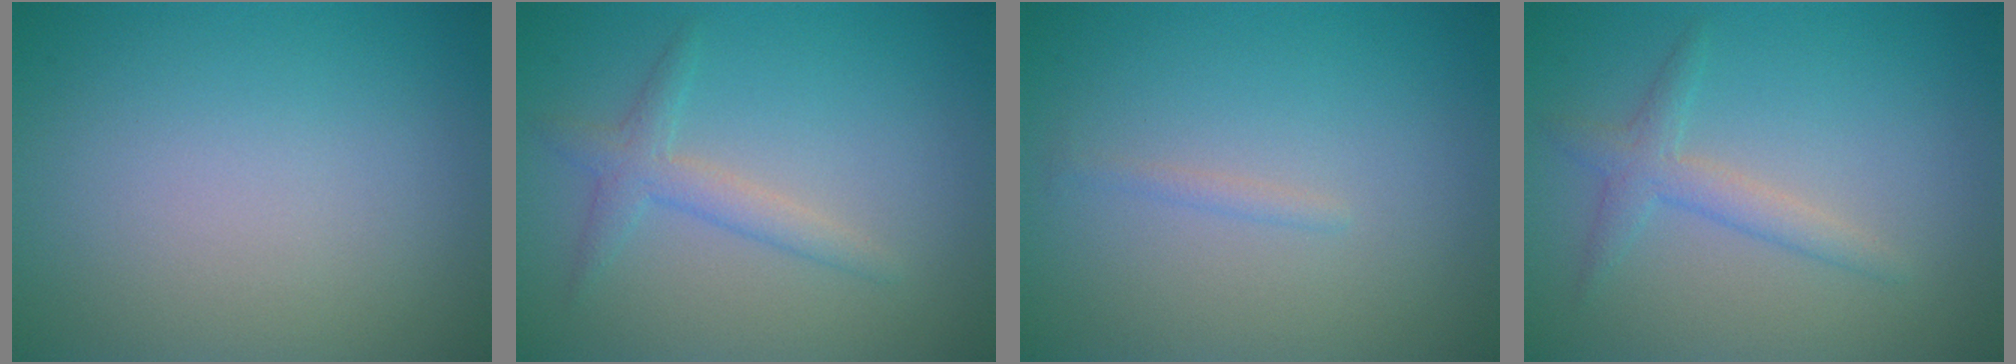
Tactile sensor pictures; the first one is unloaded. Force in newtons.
{"total": 2.2, "press": 2.2, "slide": 0.1}
{"total": 0.6, "press": 0.6, "slide": 0.0}
{"total": 2.2, "press": 2.2, "slide": 0.1}